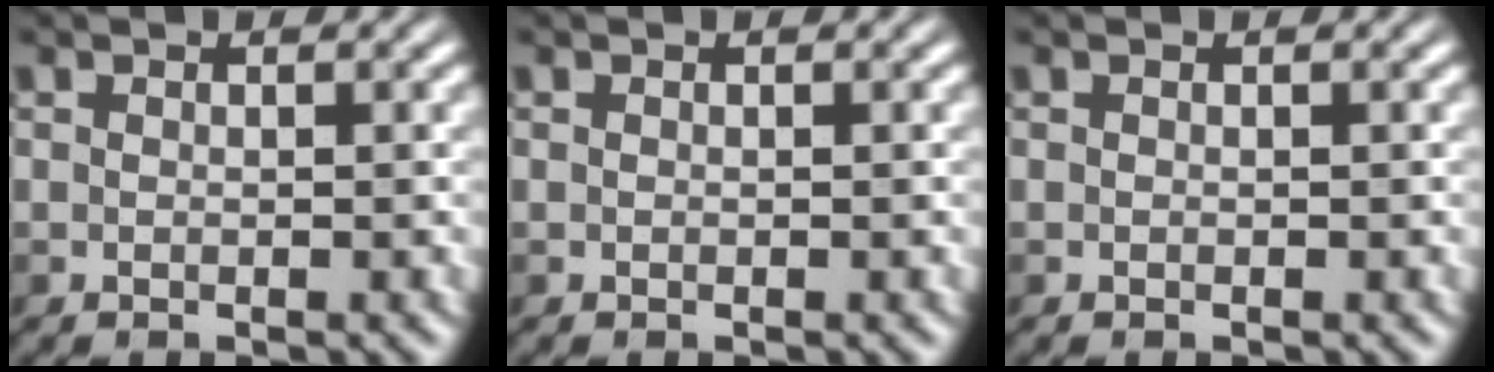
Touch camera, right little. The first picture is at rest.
{"total": 0.0}
{"total": 0.0}